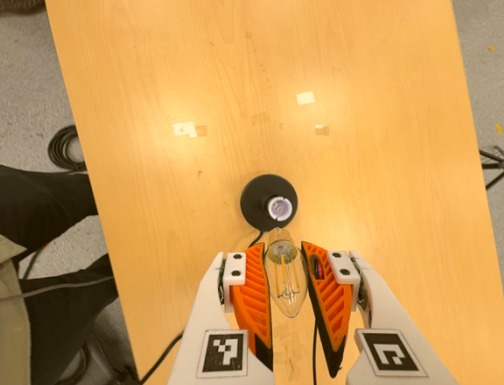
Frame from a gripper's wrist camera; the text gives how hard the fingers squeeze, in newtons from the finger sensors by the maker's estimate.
{"total": 17.1, "left": 18.2, "right": 16.1}